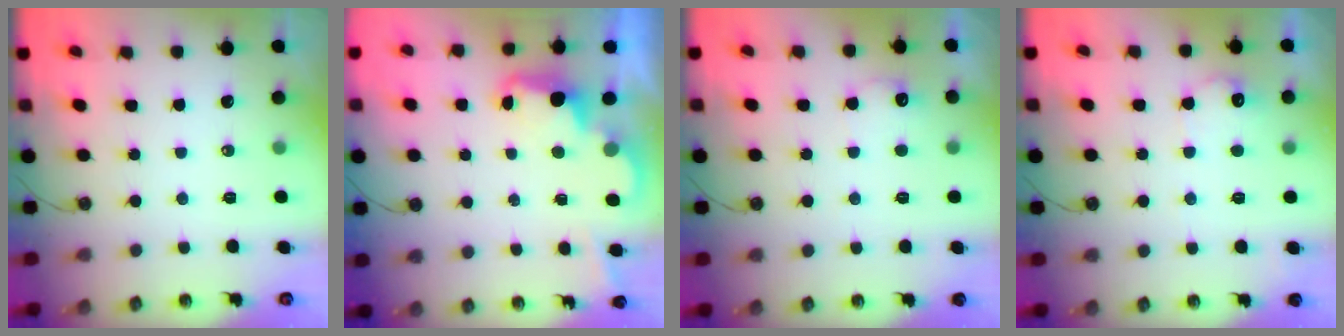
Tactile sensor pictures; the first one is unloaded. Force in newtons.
{"total": 2.5, "press": 2.5, "slide": 0.6}
{"total": 6.9, "press": 6.8, "slide": 1.3}
{"total": 10.0, "press": 10.0, "slide": 0.4}